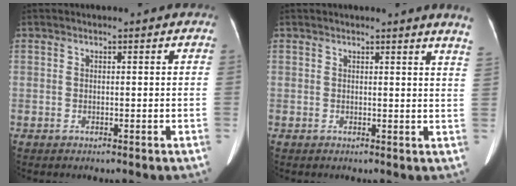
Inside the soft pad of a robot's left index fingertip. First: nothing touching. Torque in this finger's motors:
{"motor_torque": [-0.17, -1.04, 0.06, 0.08]}